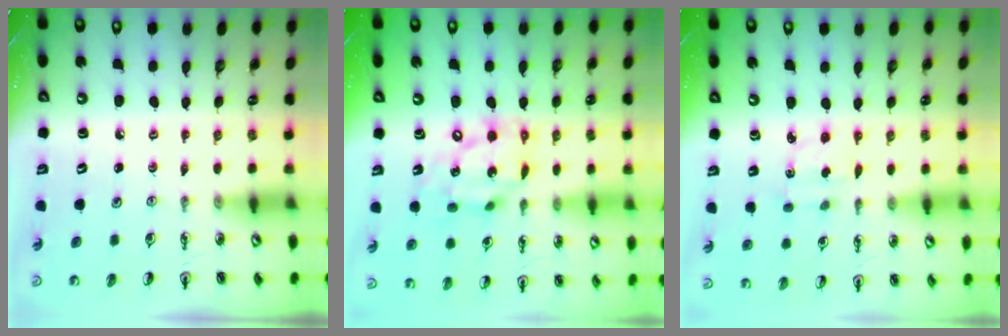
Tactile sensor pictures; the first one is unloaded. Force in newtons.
{"total": 13.6, "press": 13.5, "slide": 1.1}
{"total": 2.1, "press": 2.0, "slide": 0.7}